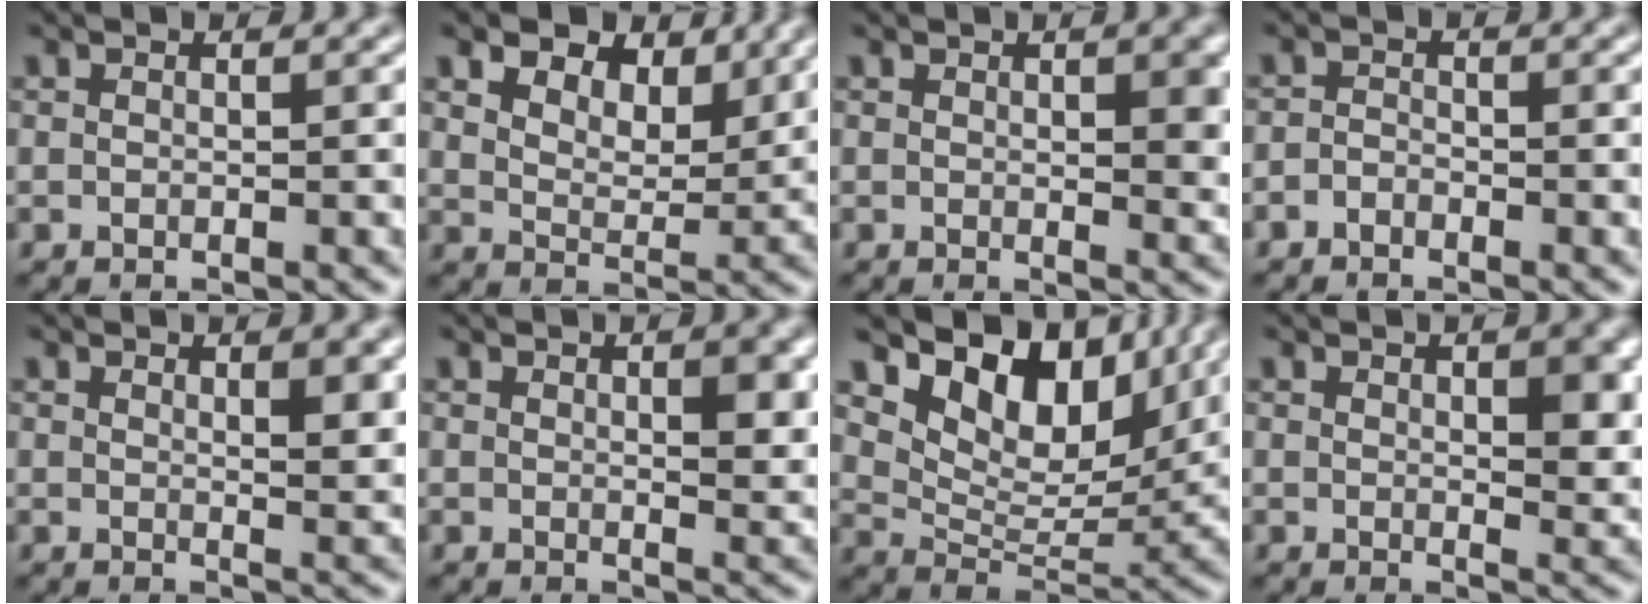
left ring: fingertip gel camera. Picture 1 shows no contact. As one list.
[{"total": 8.4, "force": [5.5, 4.3, 4.6], "torque": [-0.075, 0.005, 0.073]}, {"total": 4.2, "force": [1.1, 1.4, 3.8], "torque": [-0.041, 0.000, 0.020]}, {"total": 1.1, "force": [-0.8, 0.7, 0.4], "torque": [-0.005, 0.003, -0.019]}, {"total": 3.3, "force": [1.6, 1.0, 2.7], "torque": [-0.032, -0.003, 0.028]}, {"total": 4.0, "force": [1.4, 1.2, 3.6], "torque": [-0.044, -0.003, 0.024]}, {"total": 11.5, "force": [6.9, 6.1, 6.9], "torque": [-0.120, -0.006, 0.125]}, {"total": 5.4, "force": [1.7, 2.0, 4.7], "torque": [-0.053, -0.002, 0.032]}]